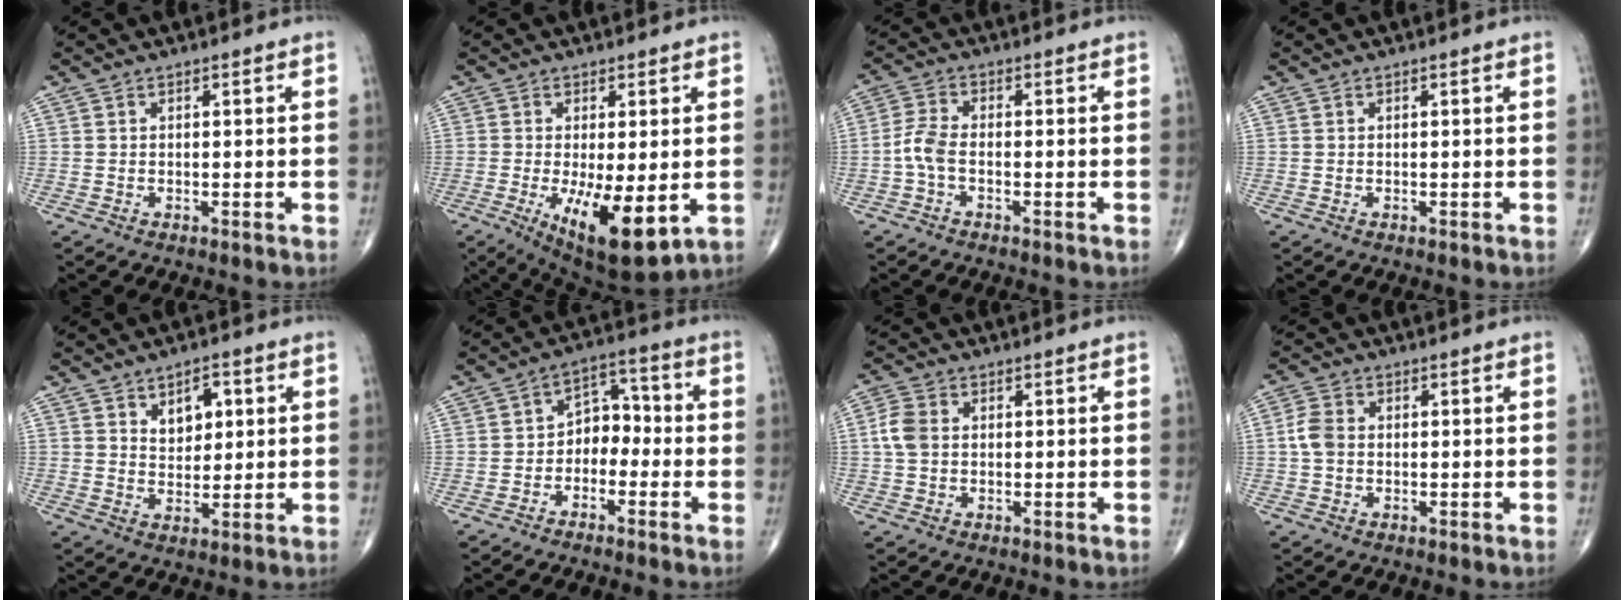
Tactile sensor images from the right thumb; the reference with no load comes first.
{"total": 12.5, "force": [-3.1, 4.3, 11.3], "torque": [-0.181, -0.026, -0.035]}
{"total": 4.0, "force": [-1.3, 1.8, 3.3], "torque": [-0.080, 0.011, -0.035]}
{"total": 0.0}
{"total": 6.0, "force": [2.4, 3.8, 4.0], "torque": [-0.033, -0.014, 0.037]}
{"total": 4.8, "force": [-1.6, 3.5, 2.9], "torque": [-0.021, 0.032, -0.041]}
{"total": 4.4, "force": [0.4, 3.2, 2.9], "torque": [-0.066, 0.008, 0.004]}
{"total": 3.9, "force": [0.0, 2.9, 2.6], "torque": [-0.059, 0.010, -0.006]}